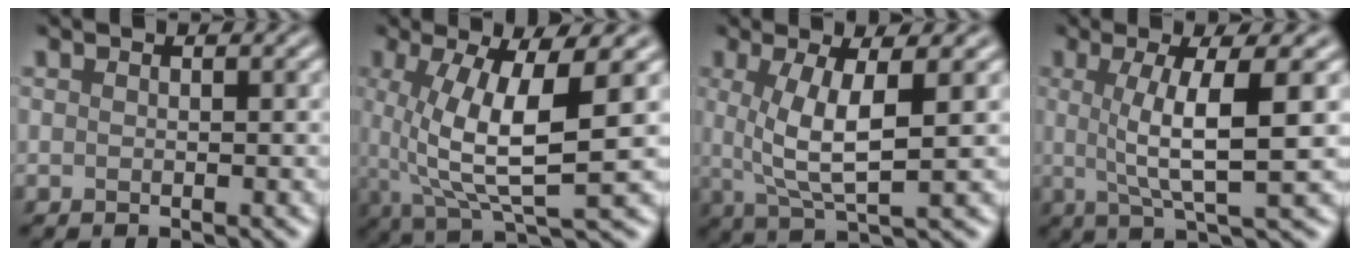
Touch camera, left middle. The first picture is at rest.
{"total": 7.2, "force": [-0.7, 1.7, 7.0], "torque": [-0.157, 0.002, 0.010]}
{"total": 4.9, "force": [-0.1, 0.8, 4.8], "torque": [-0.113, 0.001, 0.024]}
{"total": 5.6, "force": [0.2, 0.6, 5.6], "torque": [-0.098, 0.012, 0.020]}